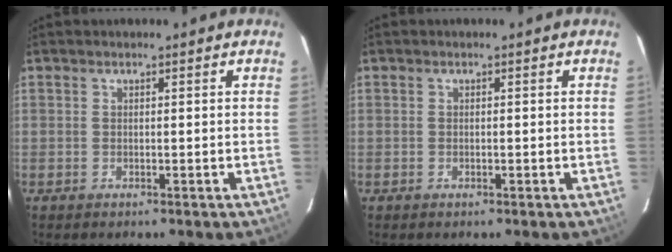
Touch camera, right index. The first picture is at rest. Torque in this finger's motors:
{"motor_torque": [-0.08, 0.00, -0.03, 0.00]}